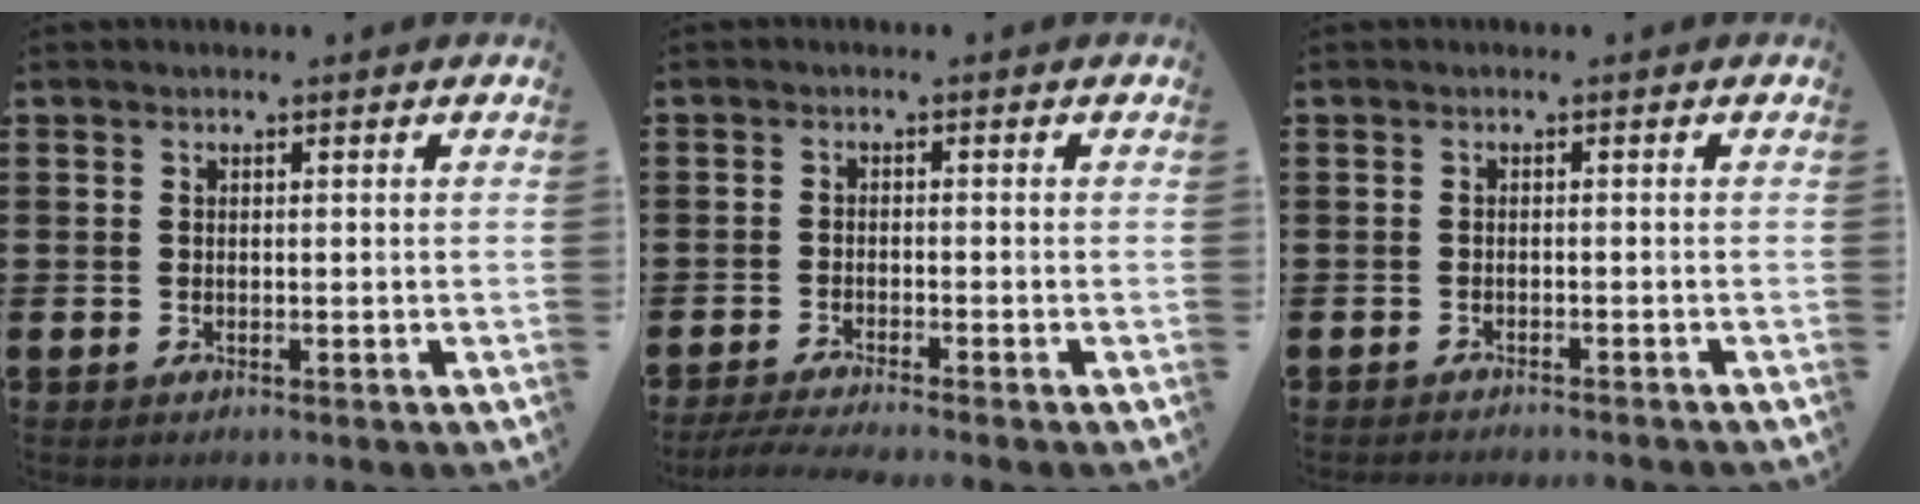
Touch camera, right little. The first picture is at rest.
{"total": 2.3, "force": [-1.9, -0.1, 1.3], "torque": [-0.020, 0.000, -0.035]}
{"total": 0.9, "force": [-0.9, -0.2, 0.0], "torque": [0.000, 0.000, -0.018]}